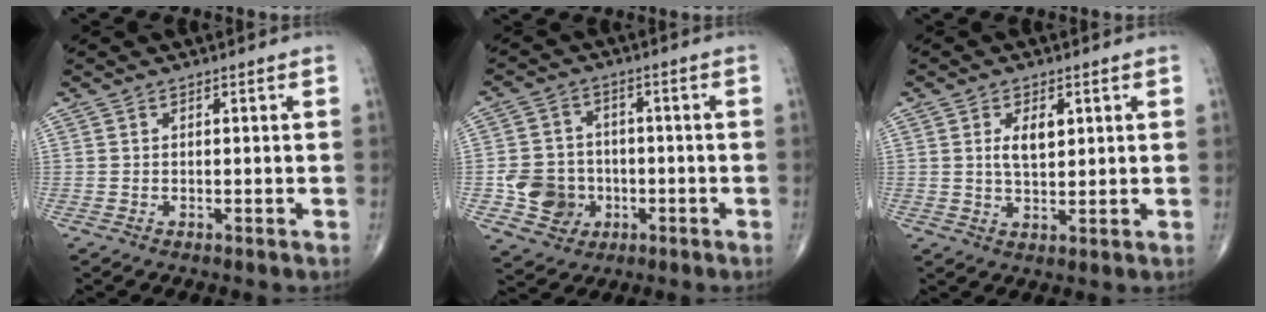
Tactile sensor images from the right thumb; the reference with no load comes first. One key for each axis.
{"total": 8.8, "fx": -2.1, "fy": 7.9, "fz": 3.3, "tx": -0.021, "ty": 0.013, "tz": -0.034}
{"total": 5.0, "fx": 1.4, "fy": 2.6, "fz": 4.1, "tx": -0.059, "ty": -0.009, "tz": 0.025}